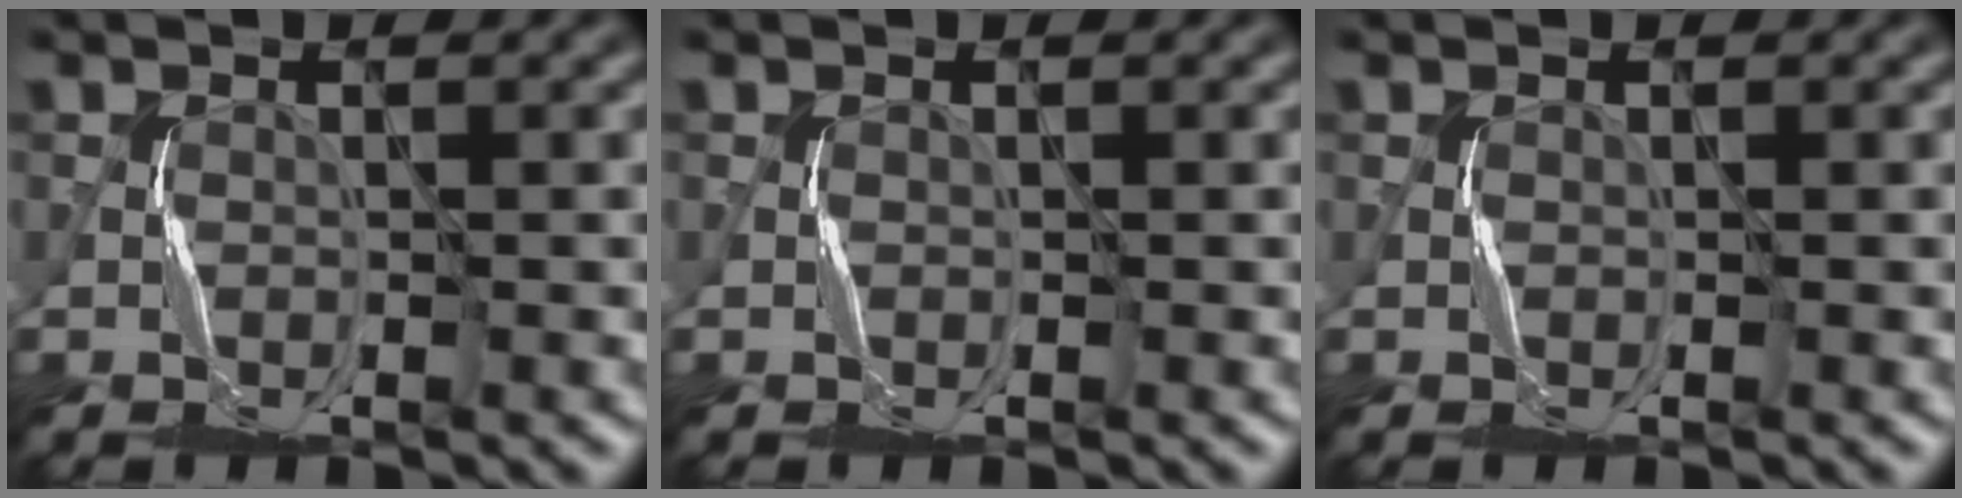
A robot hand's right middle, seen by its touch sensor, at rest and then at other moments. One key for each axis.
{"total": 0.0}
{"total": 0.0}